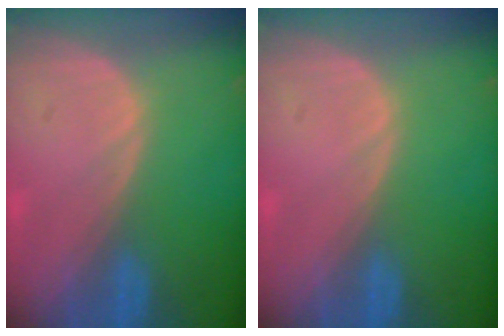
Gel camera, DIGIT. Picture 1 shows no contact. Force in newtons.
{"total": 0.0}